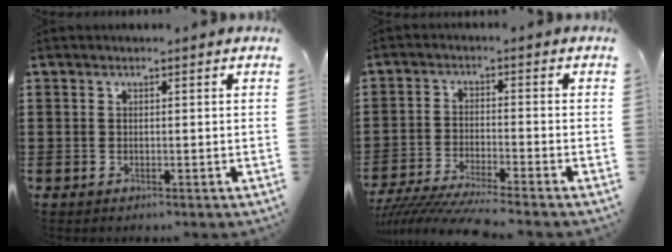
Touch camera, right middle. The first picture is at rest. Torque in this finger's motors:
{"motor_torque": [0.74, -0.40, 0.43, 0.16]}